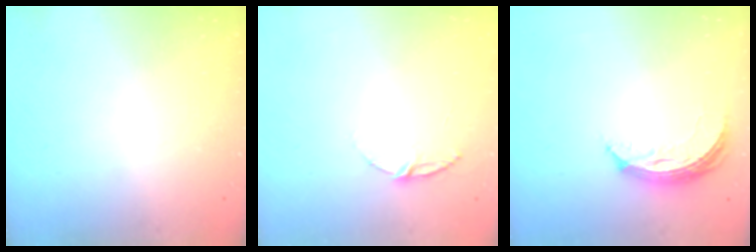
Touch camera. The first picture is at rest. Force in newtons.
{"total": 5.9, "press": 5.8, "slide": 0.6}
{"total": 8.2, "press": 8.2, "slide": 0.1}